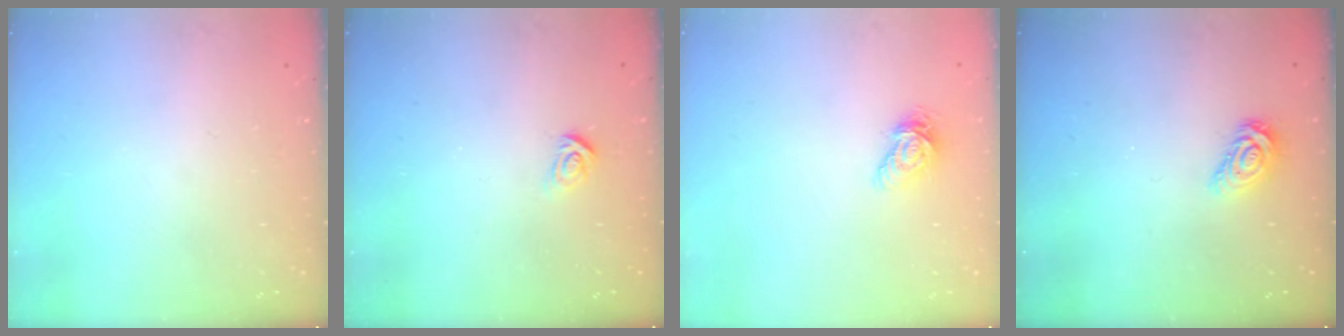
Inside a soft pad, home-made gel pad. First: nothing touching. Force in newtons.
{"total": 3.2, "press": 3.2, "slide": 0.2}
{"total": 6.5, "press": 6.5, "slide": 0.5}
{"total": 6.4, "press": 6.4, "slide": 0.2}